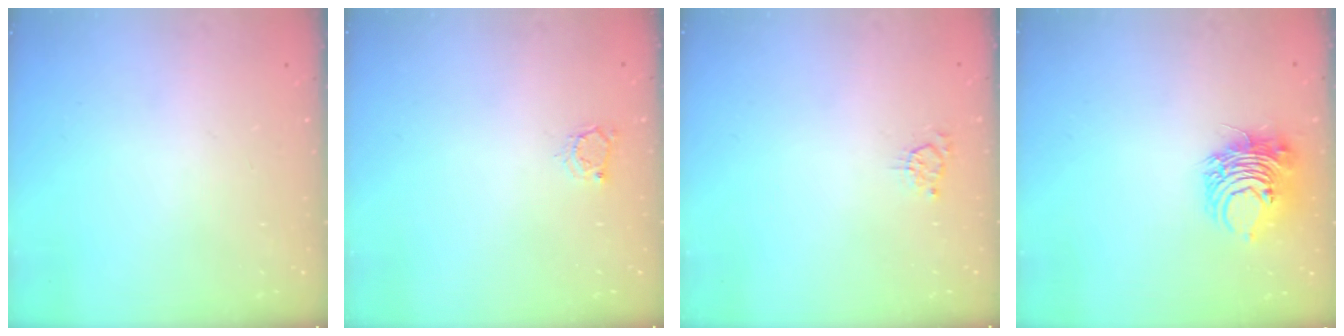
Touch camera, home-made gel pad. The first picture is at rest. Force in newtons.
{"total": 2.9, "press": 2.9, "slide": 0.4}
{"total": 2.5, "press": 2.5, "slide": 0.3}
{"total": 9.1, "press": 9.1, "slide": 0.4}